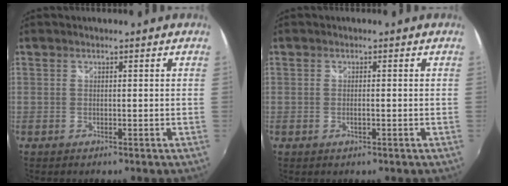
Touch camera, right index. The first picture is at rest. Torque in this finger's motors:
{"motor_torque": [-1.34, 0.80, -0.04, -0.01]}